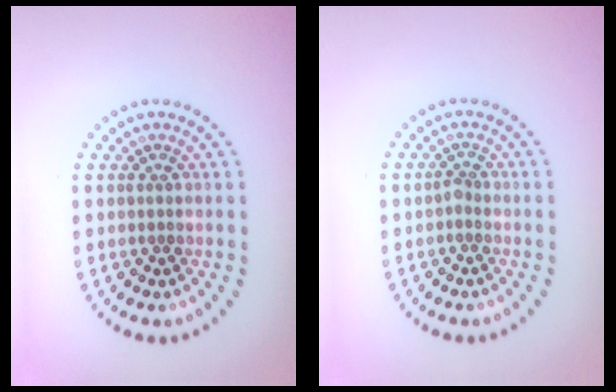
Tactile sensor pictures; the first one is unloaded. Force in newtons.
{"total": 0.8, "press": 0.5, "slide": 0.5}